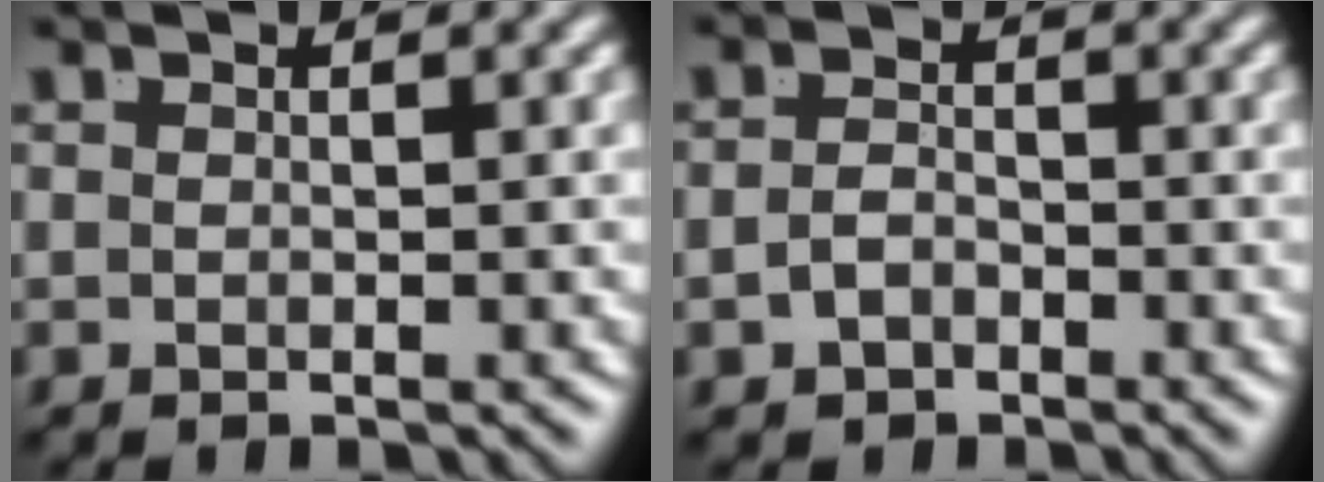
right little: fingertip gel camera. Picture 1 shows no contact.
{"total": 1.8, "force": [-1.5, 0.9, 0.4], "torque": [-0.014, -0.016, -0.017]}